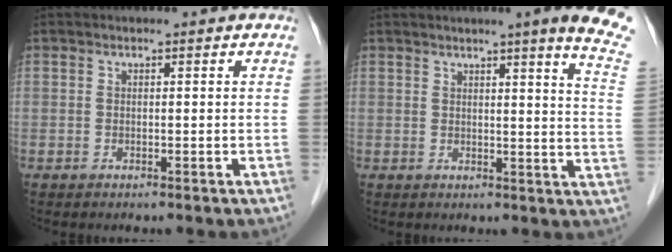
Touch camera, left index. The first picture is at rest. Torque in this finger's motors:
{"motor_torque": [0.23, -0.54, 0.46, 0.06]}